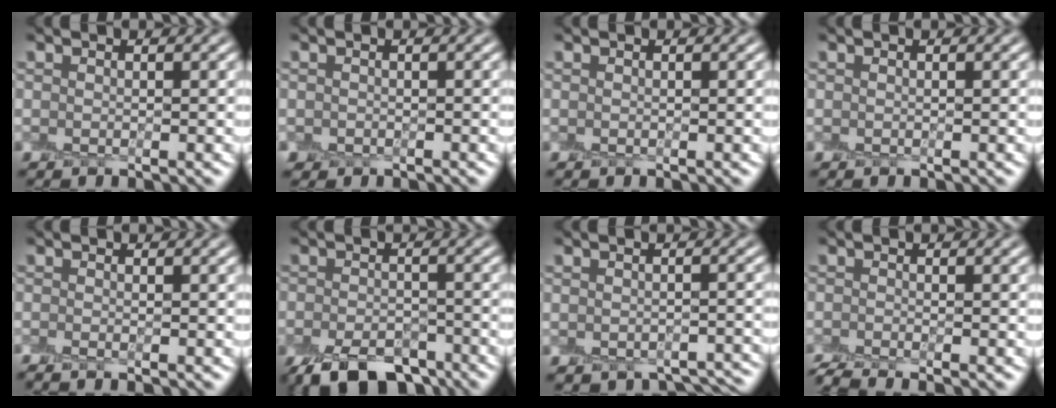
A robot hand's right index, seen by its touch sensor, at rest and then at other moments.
{"total": 1.0, "force": [-0.6, 0.7, 0.0], "torque": [0.008, -0.004, -0.014]}
{"total": 0.0}
{"total": 0.0}
{"total": 0.7, "force": [-0.7, -0.3, 0.2], "torque": [-0.005, -0.007, -0.016]}
{"total": 6.2, "force": [-4.4, 2.8, 3.4], "torque": [-0.054, -0.010, -0.074]}
{"total": 4.4, "force": [-3.7, 1.8, 1.5], "torque": [-0.020, -0.007, -0.042]}
{"total": 2.4, "force": [-2.2, -0.1, 0.9], "torque": [-0.021, -0.006, -0.045]}